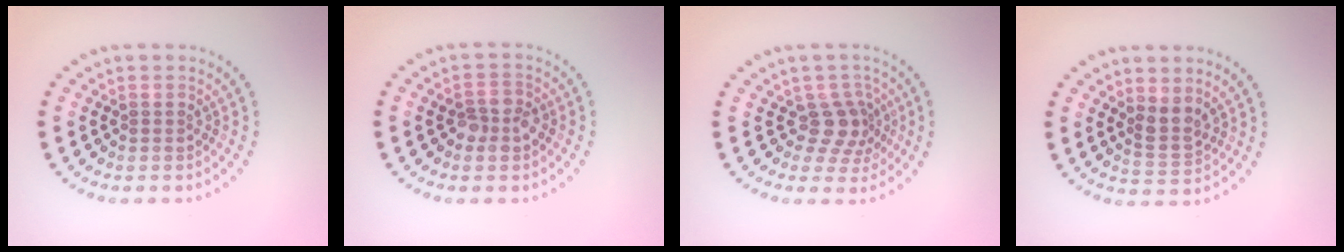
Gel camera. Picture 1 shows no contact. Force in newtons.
{"total": 2.3, "press": 2.2, "slide": 0.6}
{"total": 2.9, "press": 2.0, "slide": 2.0}
{"total": 2.1, "press": 1.8, "slide": 1.1}